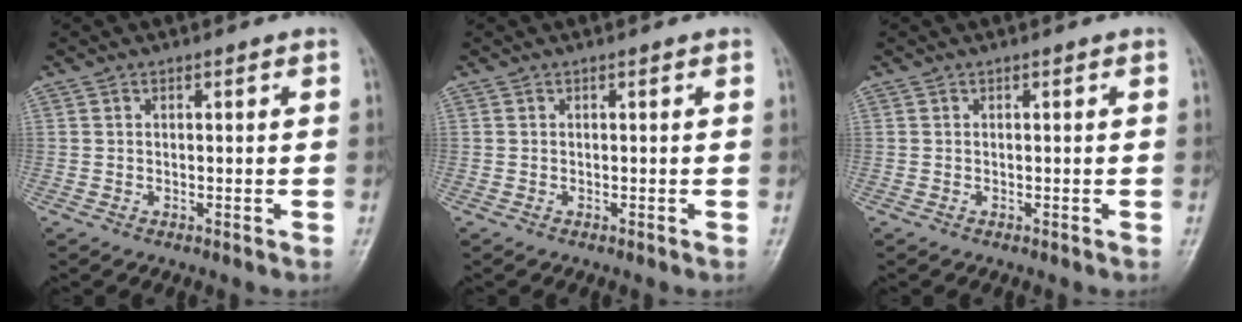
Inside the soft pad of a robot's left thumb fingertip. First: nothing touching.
{"total": 0.0}
{"total": 0.0}